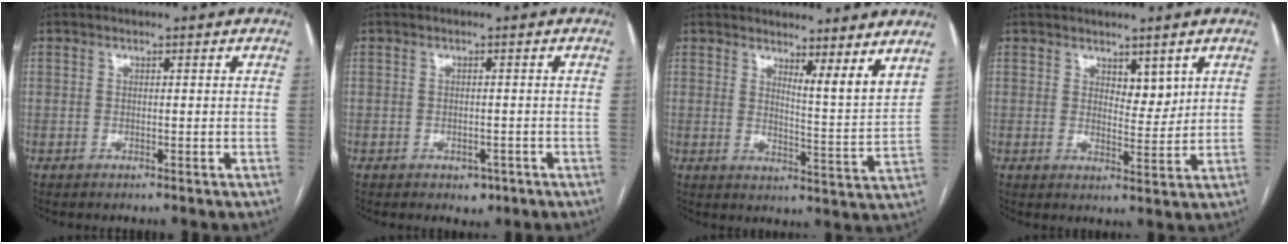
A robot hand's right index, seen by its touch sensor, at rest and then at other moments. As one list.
[{"total": 2.1, "force": [-1.2, 1.5, 0.9], "torque": [-0.006, 0.004, -0.007]}, {"total": 6.3, "force": [5.3, 0.0, 3.4], "torque": [-0.054, -0.037, 0.069]}, {"total": 4.4, "force": [2.4, 2.2, 2.9], "torque": [-0.041, -0.005, 0.045]}]